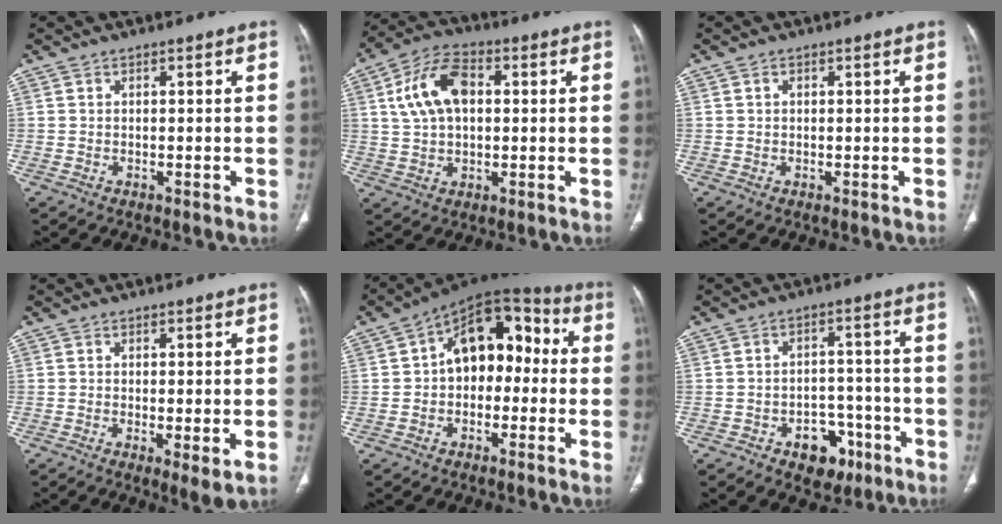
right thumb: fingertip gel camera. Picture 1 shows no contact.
{"total": 11.8, "force": [2.4, 7.3, 8.9], "torque": [-0.161, 0.019, 0.040]}
{"total": 0.5, "force": [0.2, 0.4, 0.2], "torque": [-0.002, 0.001, 0.004]}
{"total": 3.6, "force": [-0.7, 0.8, 3.5], "torque": [-0.065, -0.016, -0.013]}
{"total": 14.5, "force": [0.5, 9.5, 11.0], "torque": [-0.115, 0.048, -0.009]}
{"total": 8.1, "force": [-4.2, 5.6, 4.1], "torque": [-0.021, 0.039, -0.055]}